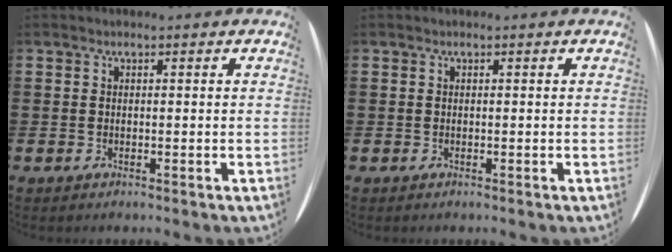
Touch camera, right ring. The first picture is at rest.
{"total": 0.0}